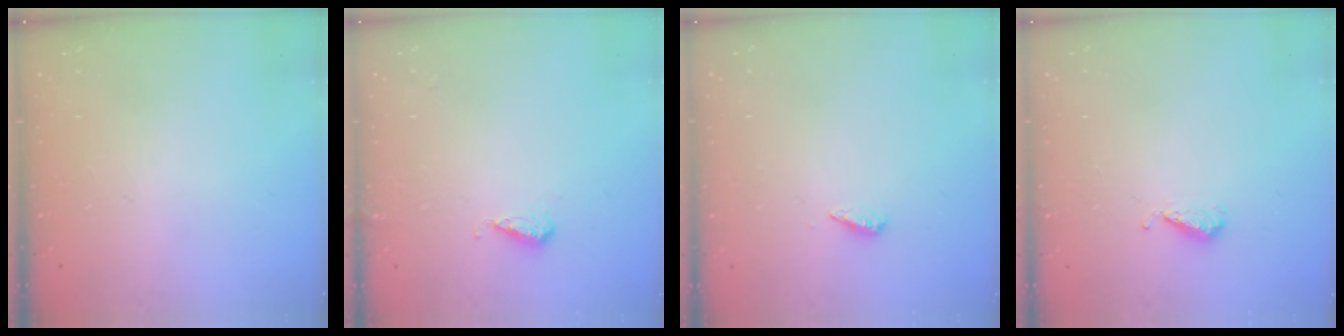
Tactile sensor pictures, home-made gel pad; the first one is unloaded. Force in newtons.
{"total": 3.7, "press": 3.6, "slide": 1.0}
{"total": 2.9, "press": 2.9, "slide": 0.3}
{"total": 4.8, "press": 4.7, "slide": 0.9}